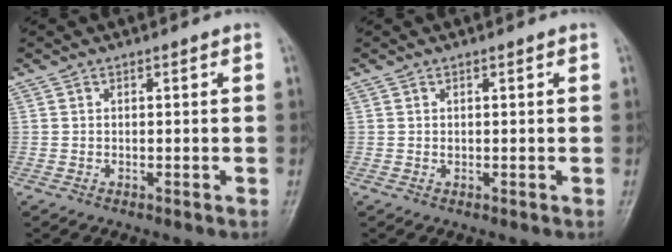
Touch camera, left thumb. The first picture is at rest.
{"total": 0.7, "force": [0.3, 0.3, 0.5], "torque": [-0.005, 0.000, 0.006]}